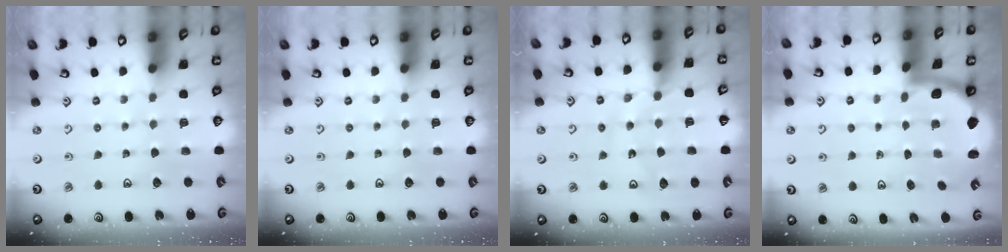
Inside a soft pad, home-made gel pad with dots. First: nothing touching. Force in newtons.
{"total": 0.0}
{"total": 10.9, "press": 10.8, "slide": 1.2}
{"total": 1.7, "press": 1.7, "slide": 0.1}